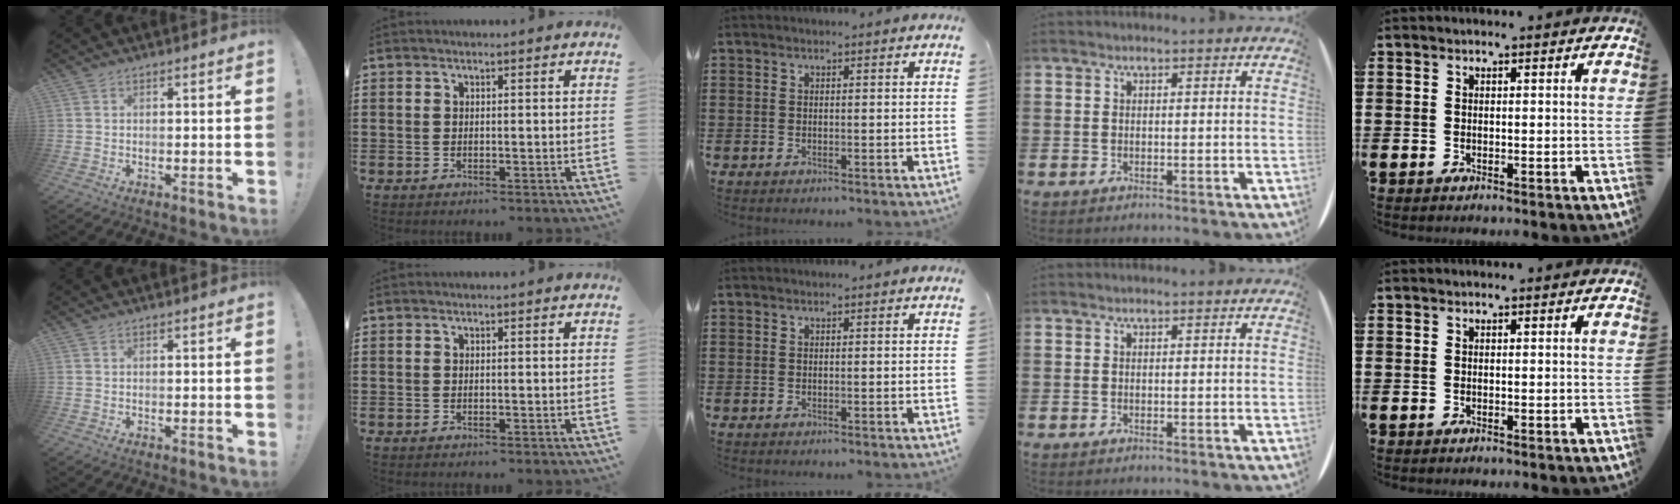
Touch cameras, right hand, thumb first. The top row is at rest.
{}